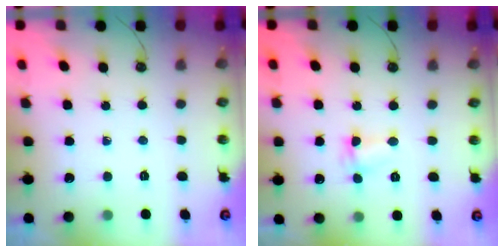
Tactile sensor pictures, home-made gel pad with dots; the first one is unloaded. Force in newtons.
{"total": 2.5, "press": 2.5, "slide": 0.4}